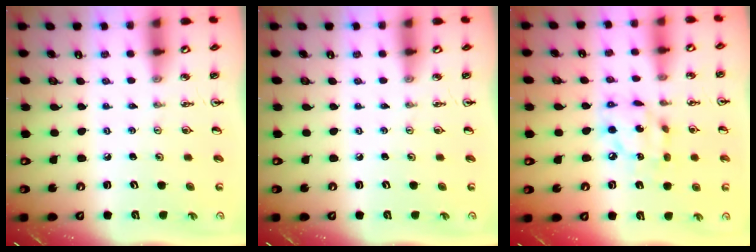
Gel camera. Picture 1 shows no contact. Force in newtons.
{"total": 0.0}
{"total": 11.8, "press": 11.7, "slide": 1.2}